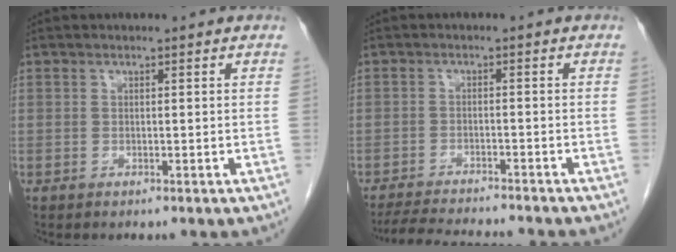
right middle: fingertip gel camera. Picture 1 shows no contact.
{"total": 10.4, "force": [-9.6, 0.4, 3.9], "torque": [-0.059, -0.015, -0.143]}